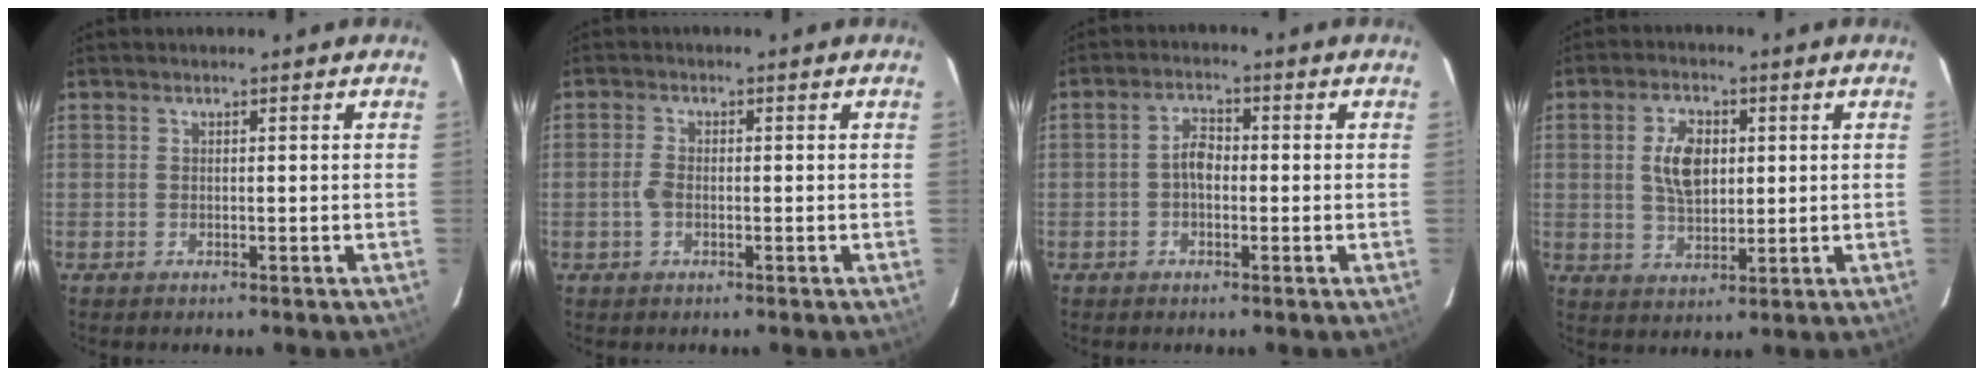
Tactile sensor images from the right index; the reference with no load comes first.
{"total": 2.3, "force": [-0.6, 1.3, 1.8], "torque": [-0.041, 0.003, -0.012]}
{"total": 3.1, "force": [-0.6, 1.9, 2.4], "torque": [-0.045, 0.012, -0.011]}
{"total": 7.4, "force": [1.4, 4.3, 5.9], "torque": [-0.112, 0.008, 0.031]}